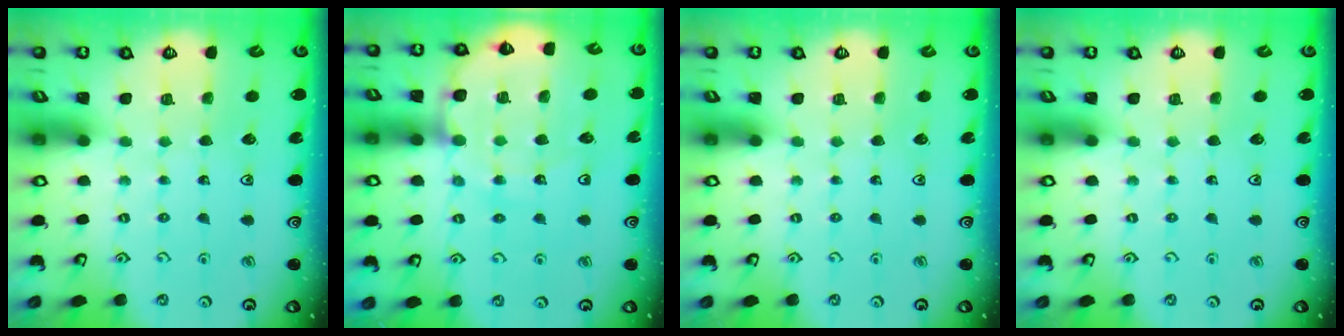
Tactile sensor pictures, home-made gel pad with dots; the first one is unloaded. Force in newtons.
{"total": 12.2, "press": 11.8, "slide": 2.9}
{"total": 0.0}
{"total": 0.0}